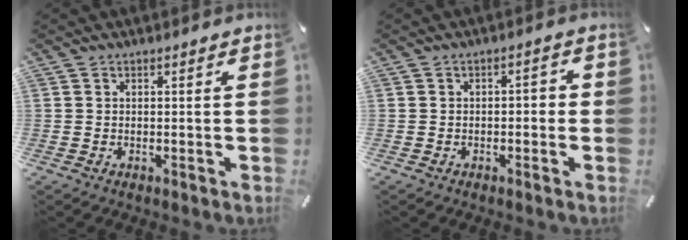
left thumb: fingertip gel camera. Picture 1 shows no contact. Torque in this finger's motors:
{"motor_torque": [-0.37, -0.07, 0.12, 0.17, 0.07]}